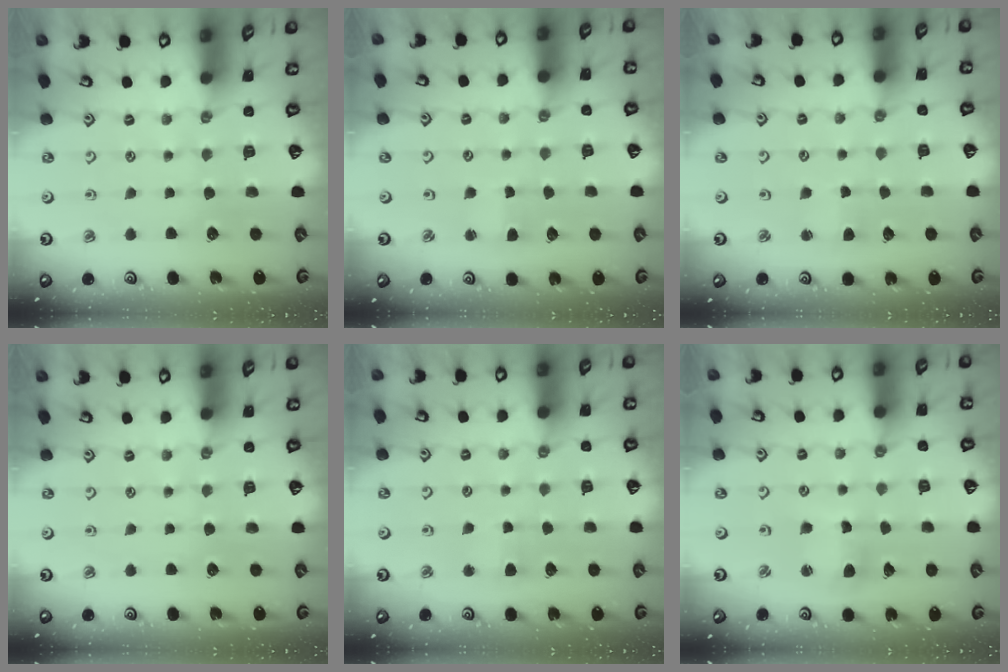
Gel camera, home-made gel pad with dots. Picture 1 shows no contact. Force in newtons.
{"total": 2.4, "press": 2.3, "slide": 0.3}
{"total": 2.8, "press": 2.8, "slide": 0.3}
{"total": 0.0}
{"total": 2.7, "press": 2.7, "slide": 0.4}
{"total": 5.1, "press": 5.1, "slide": 0.7}